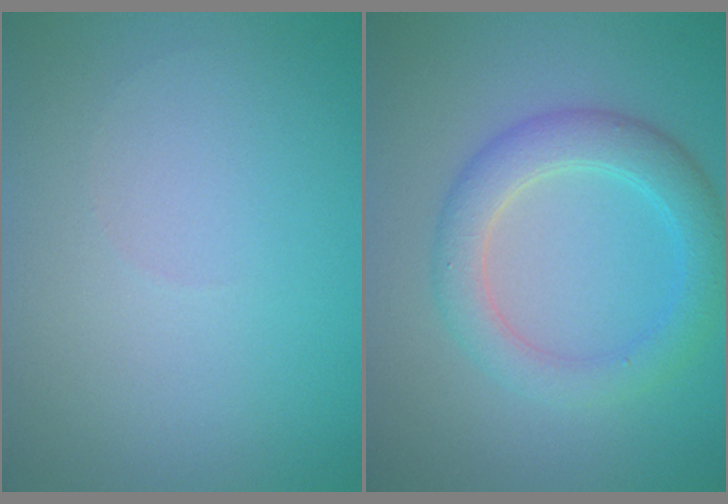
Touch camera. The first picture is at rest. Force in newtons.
{"total": 4.2, "press": 4.2, "slide": 0.1}